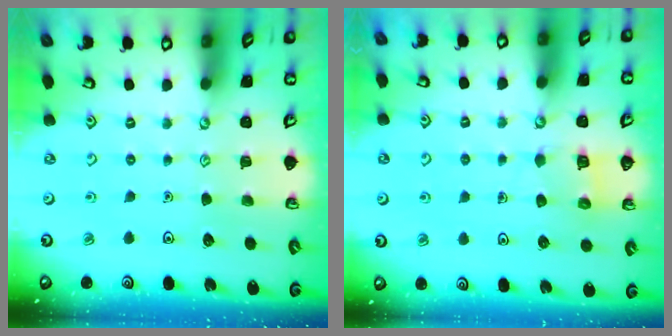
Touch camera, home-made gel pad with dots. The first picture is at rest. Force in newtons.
{"total": 3.4, "press": 3.4, "slide": 0.3}